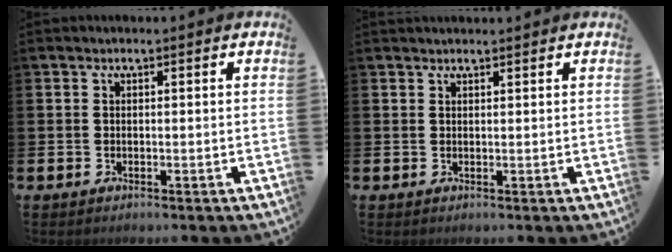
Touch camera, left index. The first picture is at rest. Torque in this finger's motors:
{"motor_torque": [0.95, -1.19, 0.10, 0.02]}